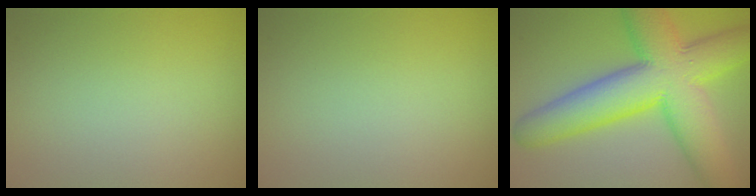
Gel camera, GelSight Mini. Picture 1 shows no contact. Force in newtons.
{"total": 0.0}
{"total": 12.8, "press": 12.8, "slide": 0.3}